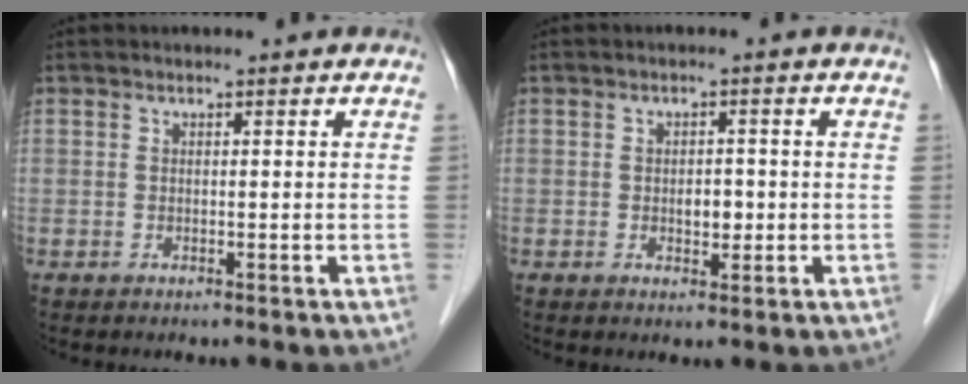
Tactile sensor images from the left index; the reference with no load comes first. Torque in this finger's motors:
{"motor_torque": [0.10, 0.08, 0.02, 0.03]}